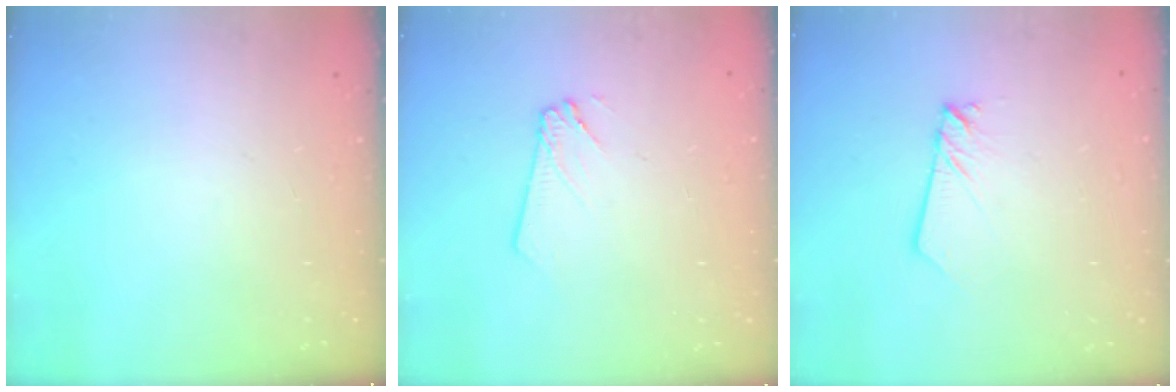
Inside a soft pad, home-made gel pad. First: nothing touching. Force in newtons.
{"total": 2.4, "press": 2.4, "slide": 0.2}
{"total": 1.9, "press": 1.9, "slide": 0.2}